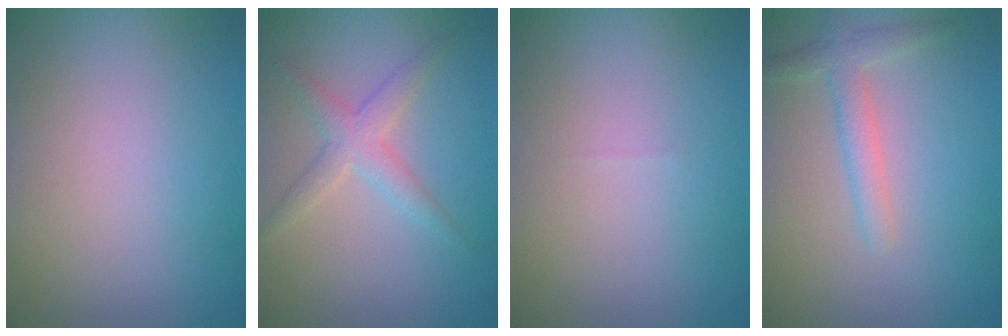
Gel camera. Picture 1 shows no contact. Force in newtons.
{"total": 2.8, "press": 2.8, "slide": 0.1}
{"total": 0.0}
{"total": 2.4, "press": 2.4, "slide": 0.1}